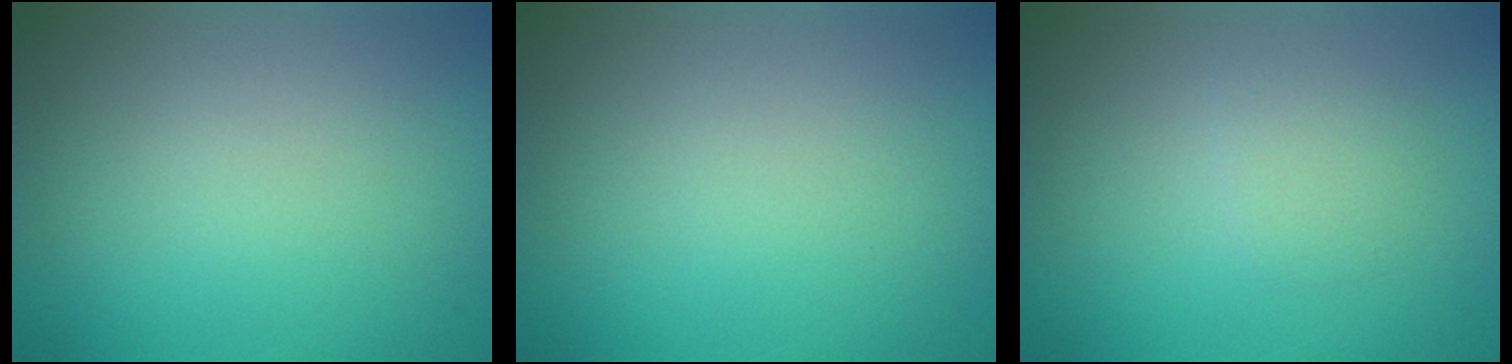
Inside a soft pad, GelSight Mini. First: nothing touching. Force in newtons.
{"total": 0.0}
{"total": 1.4, "press": 1.4, "slide": 0.0}